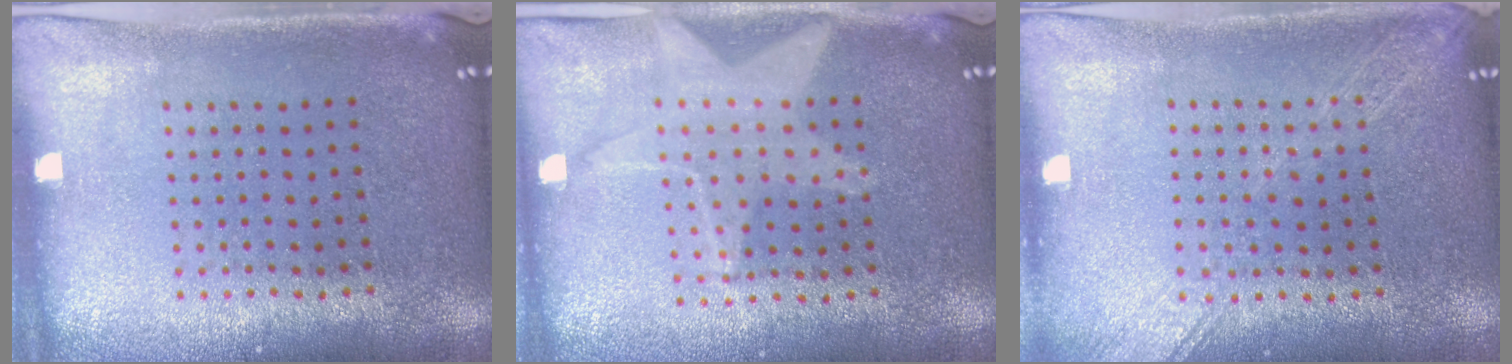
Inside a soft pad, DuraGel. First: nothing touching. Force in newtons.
{"total": 1.6, "press": 1.5, "slide": 0.6}
{"total": 1.6, "press": 1.6, "slide": 0.3}